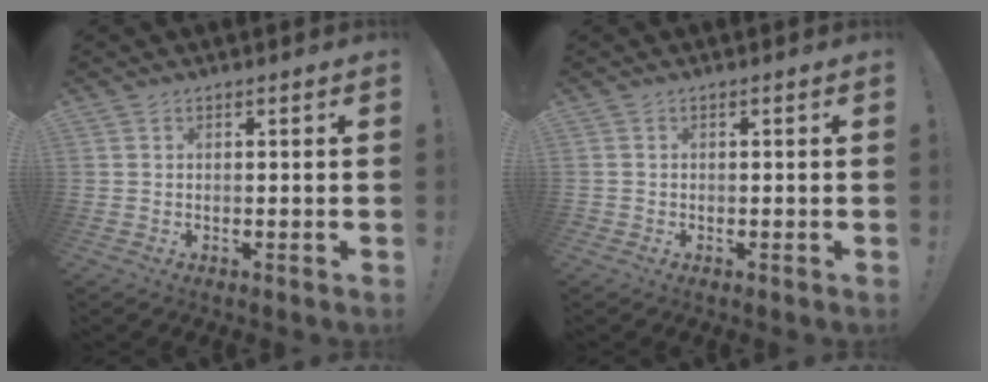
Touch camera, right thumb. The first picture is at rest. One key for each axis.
{"total": 0.8, "fx": -0.4, "fy": 0.7, "fz": 0.2, "tx": -0.002, "ty": 0.001, "tz": -0.007}